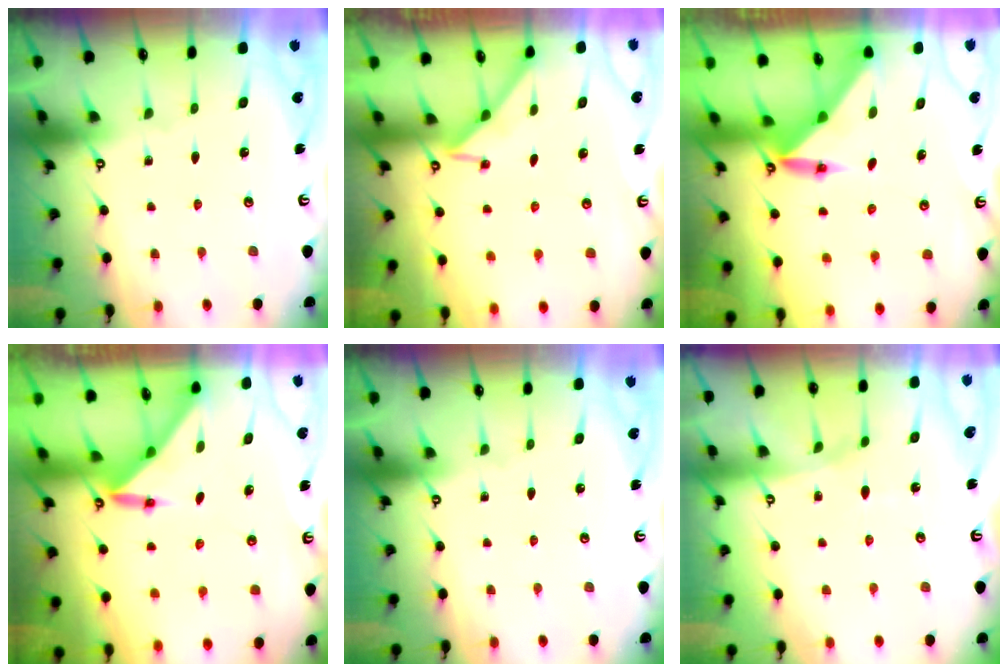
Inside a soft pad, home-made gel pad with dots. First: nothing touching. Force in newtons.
{"total": 3.0, "press": 3.0, "slide": 0.5}
{"total": 3.5, "press": 3.5, "slide": 0.2}
{"total": 3.0, "press": 3.0, "slide": 0.3}
{"total": 0.0}
{"total": 5.6, "press": 5.6, "slide": 0.2}